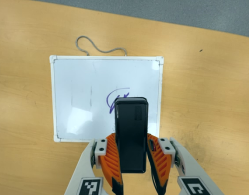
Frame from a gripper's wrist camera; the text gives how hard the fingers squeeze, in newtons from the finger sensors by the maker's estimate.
{"total": 10.0, "left": 8.1, "right": 11.9}